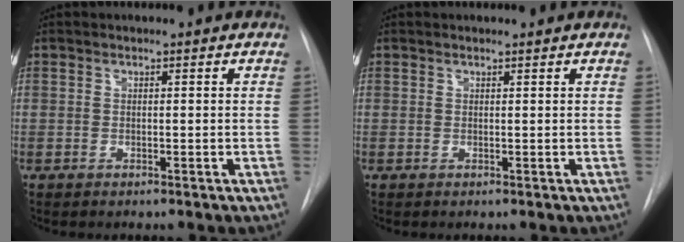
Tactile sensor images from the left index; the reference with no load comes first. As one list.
[{"total": 0.0}]